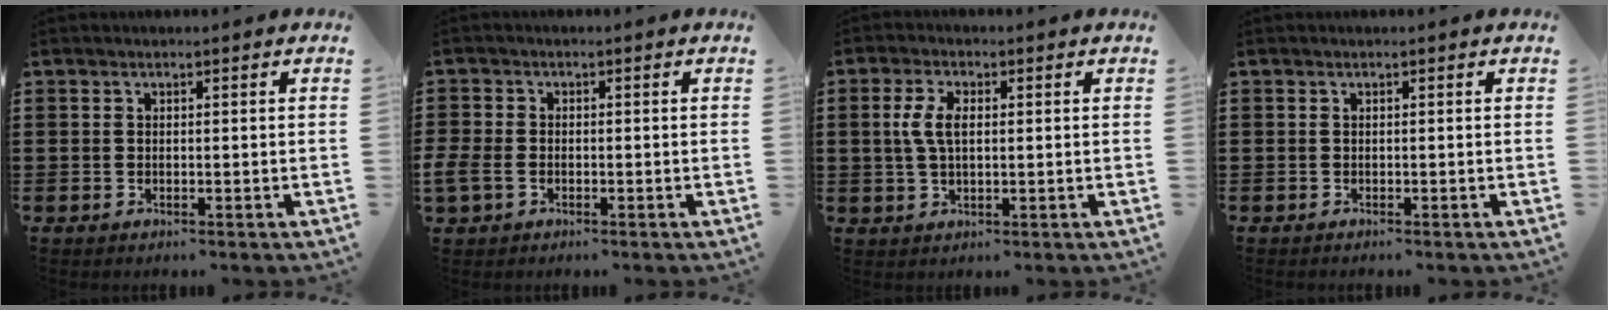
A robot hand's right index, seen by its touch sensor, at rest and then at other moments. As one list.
[{"total": 2.5, "force": [-1.2, 1.7, 1.5], "torque": [-0.050, -0.009, -0.027]}, {"total": 4.6, "force": [0.5, 2.3, 4.0], "torque": [-0.096, 0.005, 0.002]}, {"total": 0.0}]